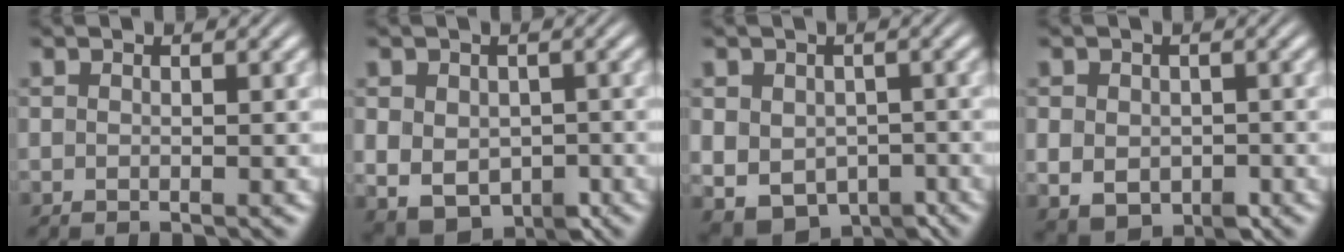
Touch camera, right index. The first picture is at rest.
{"total": 8.2, "force": [-3.0, 6.3, 4.4], "torque": [-0.108, -0.054, -0.025]}
{"total": 10.0, "force": [-4.5, 7.6, 4.5], "torque": [-0.106, -0.058, -0.052]}
{"total": 5.4, "force": [-1.8, 4.2, 3.0], "torque": [-0.071, -0.037, -0.008]}